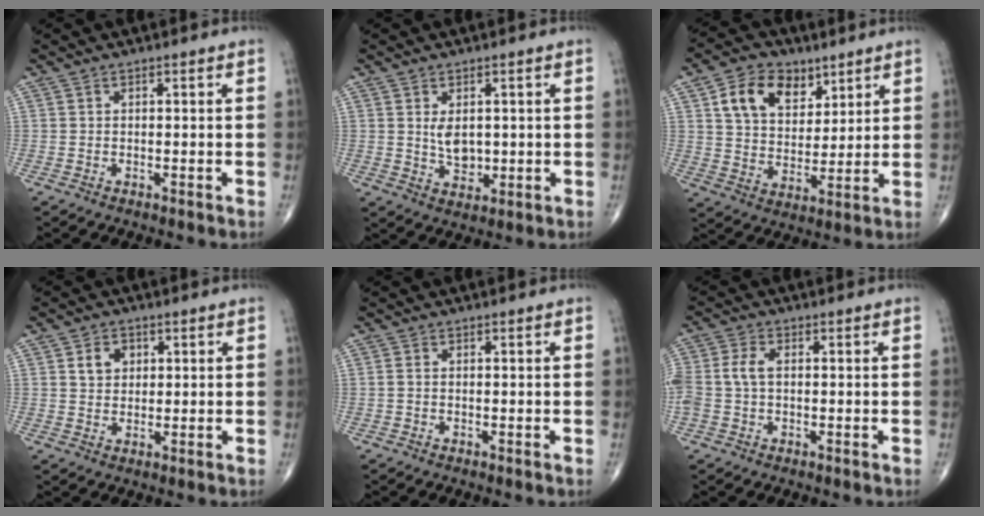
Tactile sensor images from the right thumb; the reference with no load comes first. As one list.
[{"total": 4.8, "force": [0.8, 3.1, 3.5], "torque": [-0.046, -0.013, 0.023]}, {"total": 12.6, "force": [6.1, 8.6, 6.8], "torque": [-0.087, -0.022, 0.113]}, {"total": 4.2, "force": [1.4, 3.4, 2.1], "torque": [-0.016, -0.004, 0.023]}, {"total": 0.7, "force": [-0.1, 0.4, 0.5], "torque": [-0.012, -0.001, -0.004]}, {"total": 5.4, "force": [0.0, 3.5, 4.1], "torque": [-0.107, 0.016, -0.002]}]